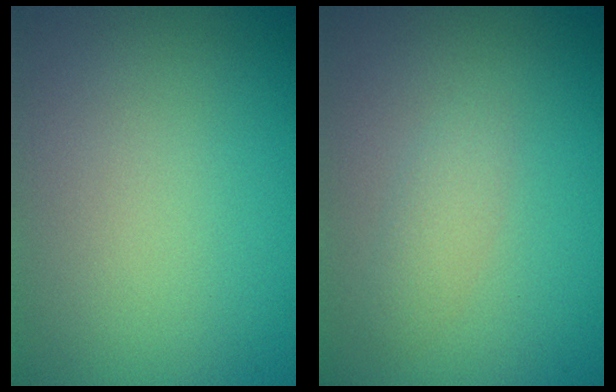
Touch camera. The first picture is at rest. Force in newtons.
{"total": 1.3, "press": 1.3, "slide": 0.1}